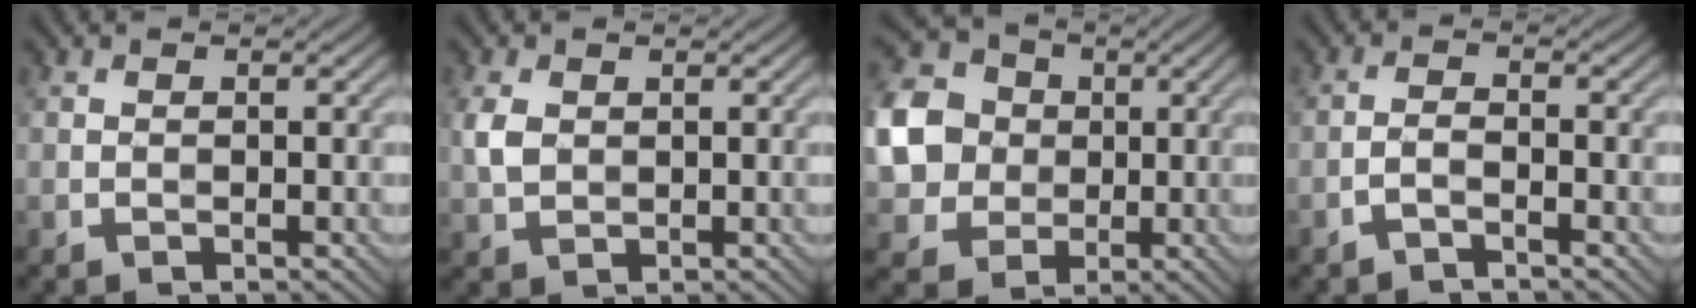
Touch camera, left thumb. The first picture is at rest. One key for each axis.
{"total": 2.4, "fx": 0.6, "fy": 1.8, "fz": 1.5, "tx": -0.043, "ty": 0.000, "tz": 0.014}
{"total": 12.9, "fx": 0.6, "fy": 11.7, "fz": 5.5, "tx": -0.190, "ty": -0.009, "tz": 0.001}
{"total": 1.6, "fx": -1.4, "fy": 0.3, "fz": 0.7, "tx": -0.014, "ty": 0.006, "tz": -0.034}